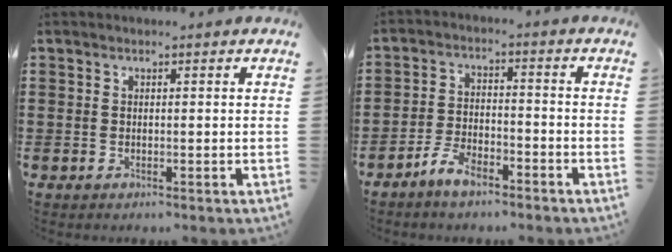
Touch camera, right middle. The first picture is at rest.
{"total": 5.1, "force": [-4.2, 1.6, 2.4], "torque": [-0.053, 0.009, -0.084]}